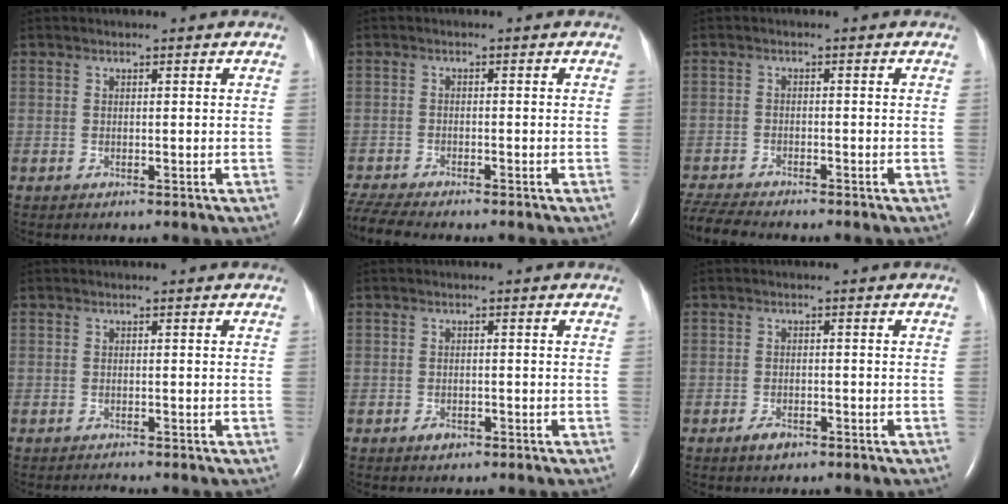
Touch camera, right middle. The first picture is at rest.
{"total": 7.3, "force": [-6.6, 0.8, 3.1], "torque": [-0.066, -0.014, -0.113]}
{"total": 7.7, "force": [-7.1, 0.9, 2.9], "torque": [-0.060, -0.015, -0.119]}
{"total": 0.6, "force": [-0.5, -0.3, -0.1], "torque": [-0.002, -0.007, -0.006]}
{"total": 1.5, "force": [-1.0, 0.8, 0.7], "torque": [-0.015, 0.001, -0.013]}
{"total": 2.2, "force": [-1.6, 1.0, 1.2], "torque": [-0.030, -0.001, -0.023]}